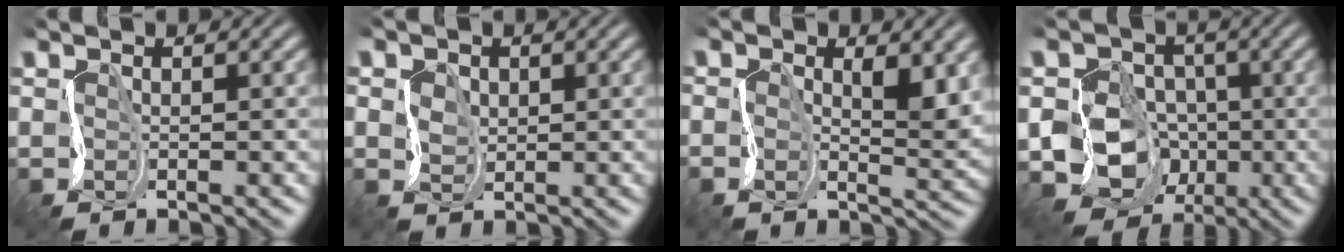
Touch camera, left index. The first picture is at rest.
{"total": 1.0, "force": [-0.2, 0.9, -0.1], "torque": [-0.010, 0.000, -0.003]}
{"total": 2.9, "force": [0.1, 1.4, 2.5], "torque": [-0.053, -0.003, -0.001]}
{"total": 11.8, "force": [-4.4, 10.1, 4.2], "torque": [-0.058, -0.019, -0.107]}